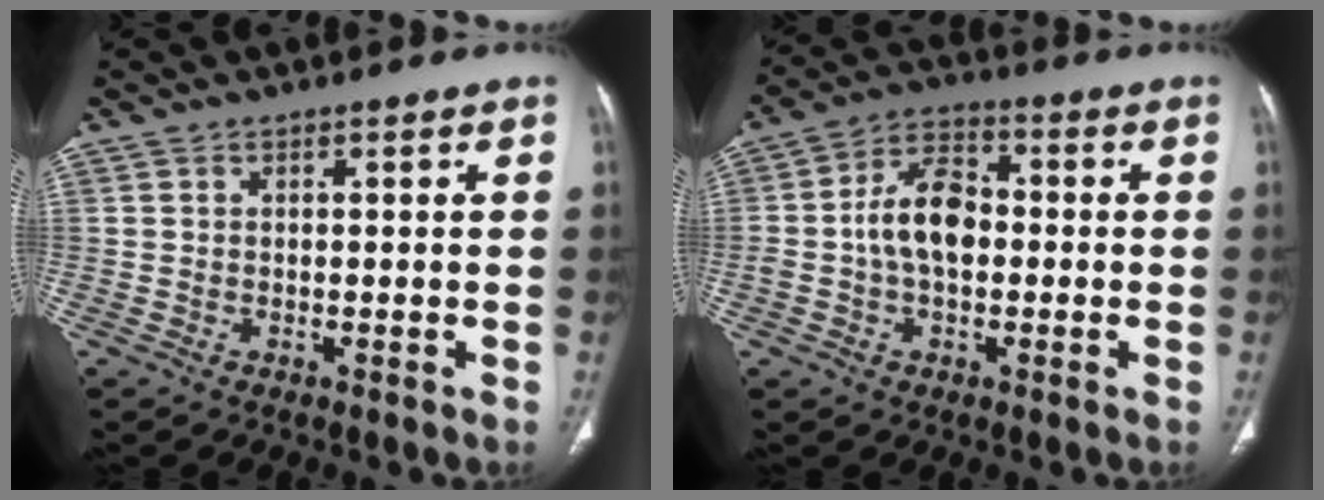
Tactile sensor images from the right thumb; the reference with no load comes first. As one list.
[{"total": 9.8, "force": [-0.5, 6.1, 7.7], "torque": [-0.131, 0.025, -0.019]}]